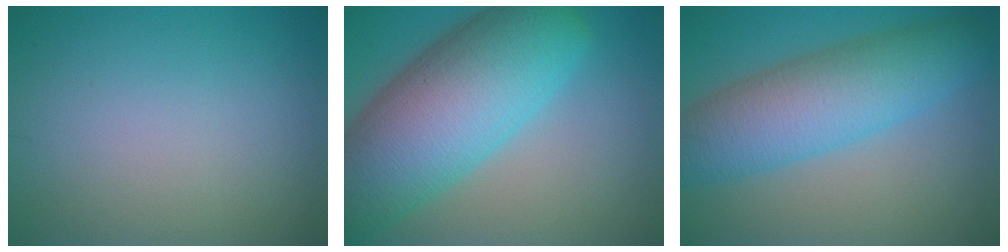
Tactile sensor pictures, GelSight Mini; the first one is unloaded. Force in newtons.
{"total": 13.7, "press": 13.7, "slide": 0.6}
{"total": 8.2, "press": 8.2, "slide": 0.1}